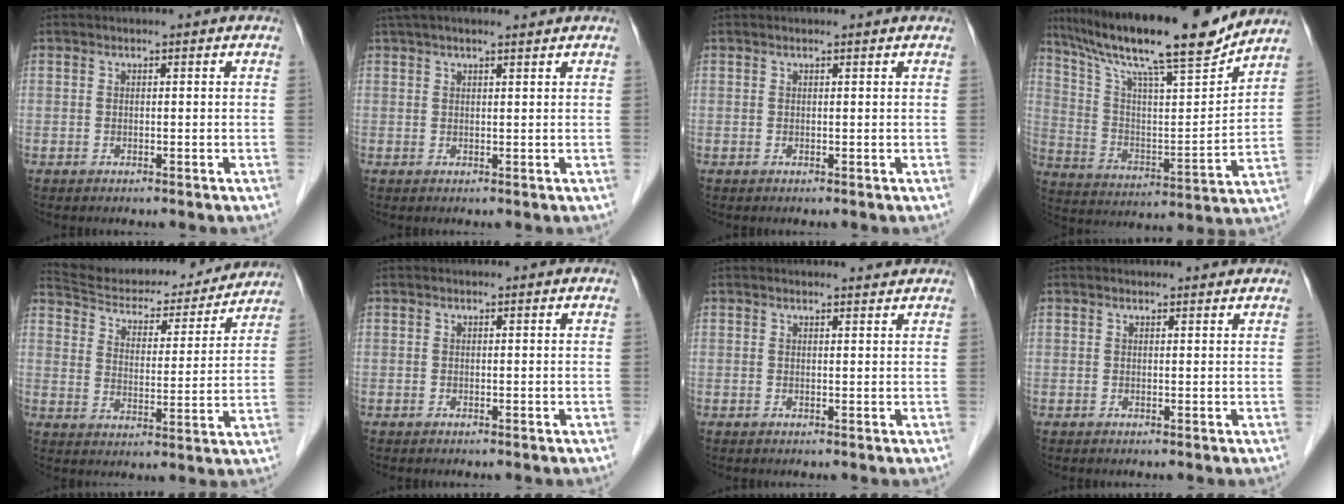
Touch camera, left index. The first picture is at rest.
{"total": 6.8, "force": [5.7, 0.4, 3.6], "torque": [-0.058, 0.035, 0.084]}
{"total": 0.9, "force": [0.9, -0.1, 0.3], "torque": [-0.012, 0.007, 0.013]}
{"total": 21.4, "force": [17.8, 1.6, 11.7], "torque": [-0.204, 0.003, 0.293]}
{"total": 20.8, "force": [19.5, 5.1, 5.2], "torque": [-0.082, -0.001, 0.270]}
{"total": 0.0}
{"total": 1.9, "force": [1.9, 0.0, 0.0], "torque": [-0.008, -0.001, 0.025]}
{"total": 2.5, "force": [2.5, 0.3, 0.3], "torque": [-0.012, 0.007, 0.028]}